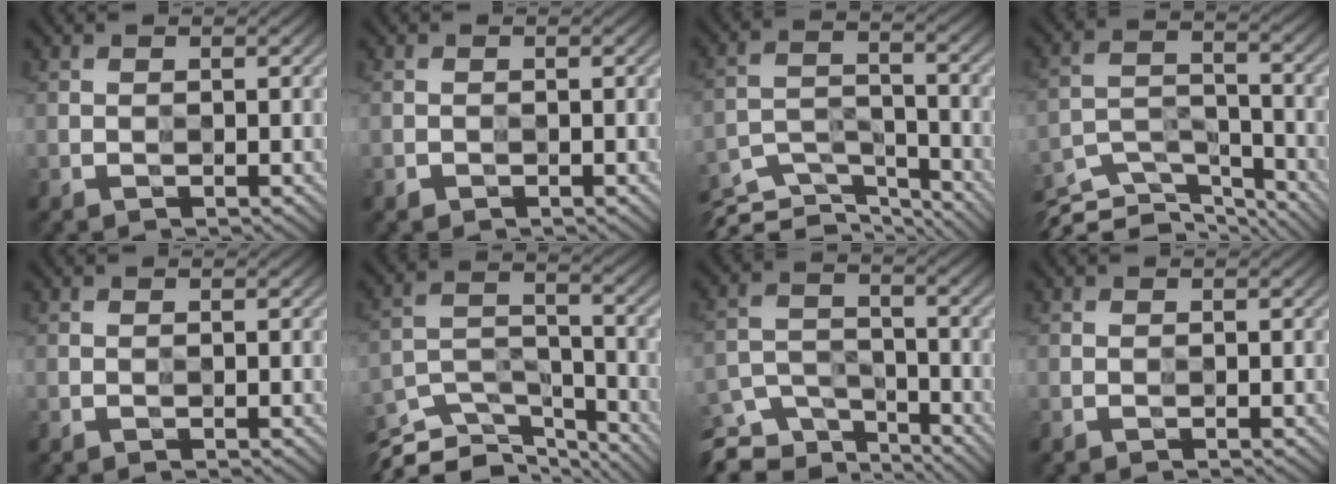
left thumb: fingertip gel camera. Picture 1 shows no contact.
{"total": 0.8, "force": [0.0, 0.5, -0.6], "torque": [0.011, -0.003, 0.000]}
{"total": 8.6, "force": [-8.5, 0.8, 1.3], "torque": [-0.029, -0.007, -0.154]}
{"total": 9.5, "force": [-9.3, 1.1, 1.7], "torque": [-0.032, -0.010, -0.166]}
{"total": 0.0}
{"total": 11.1, "force": [-10.7, 1.9, 2.1], "torque": [-0.043, -0.008, -0.186]}
{"total": 7.2, "force": [-6.7, 2.6, 1.2], "torque": [-0.020, -0.009, -0.123]}
{"total": 0.0}